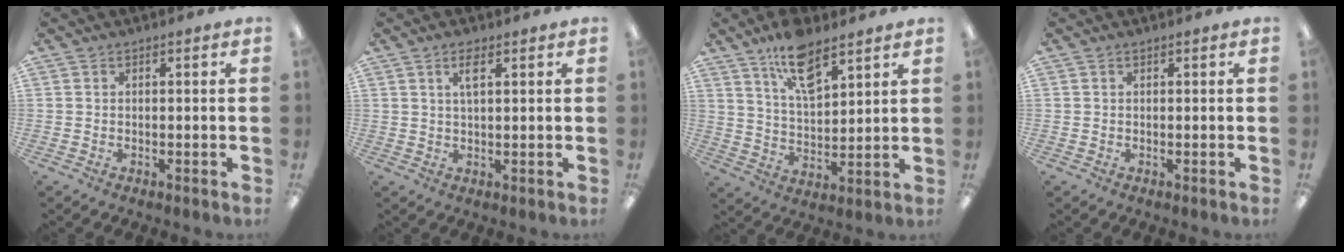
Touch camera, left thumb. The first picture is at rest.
{"total": 3.9, "force": [2.1, 1.3, 3.0], "torque": [-0.058, 0.003, 0.033]}
{"total": 11.8, "force": [8.1, 4.9, 7.0], "torque": [-0.115, -0.036, 0.144]}
{"total": 0.0}